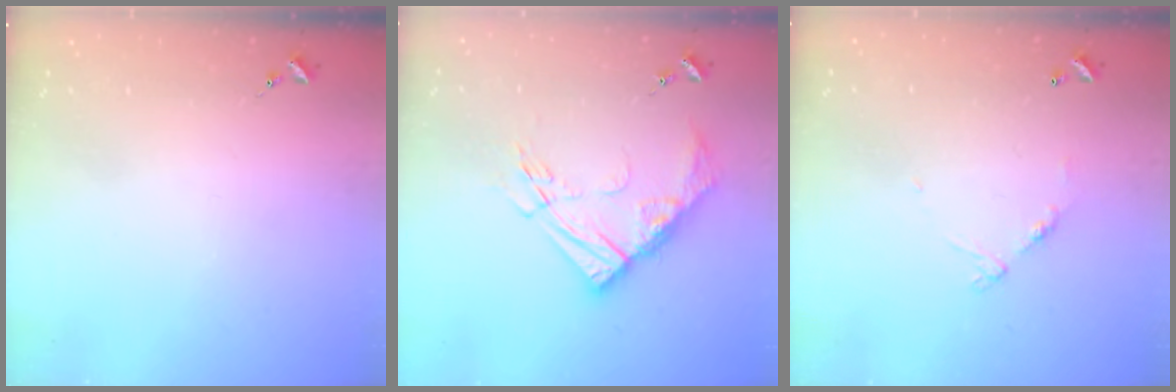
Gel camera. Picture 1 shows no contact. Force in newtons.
{"total": 15.4, "press": 15.3, "slide": 1.6}
{"total": 6.7, "press": 6.6, "slide": 0.5}